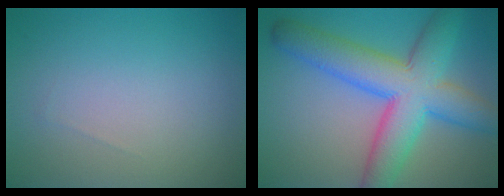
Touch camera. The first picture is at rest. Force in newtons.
{"total": 9.6, "press": 9.6, "slide": 0.2}